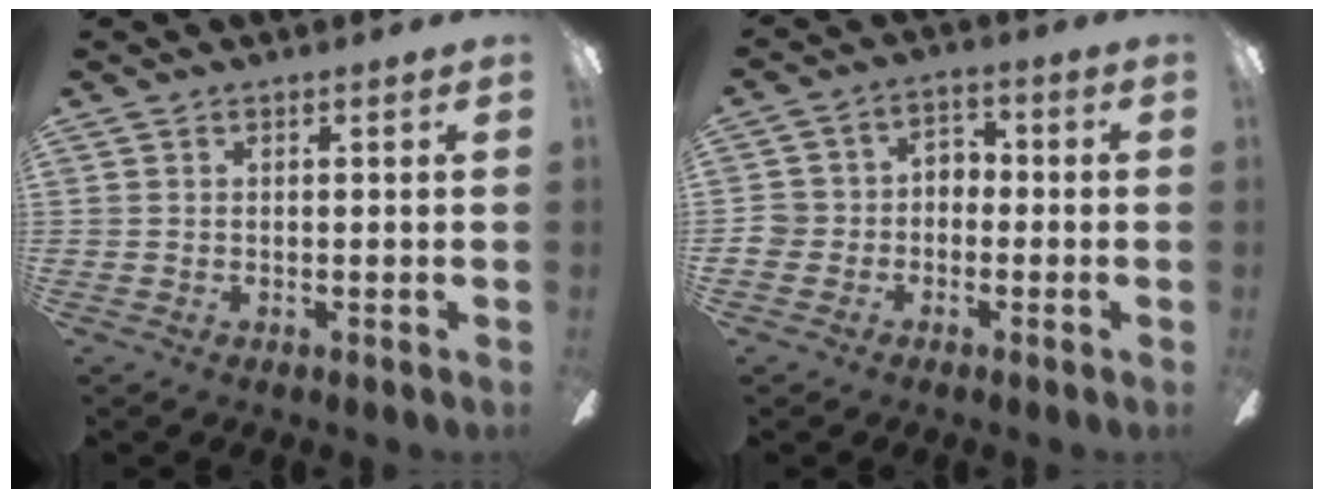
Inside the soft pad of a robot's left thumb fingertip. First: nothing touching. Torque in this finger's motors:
{"motor_torque": [0.06, 0.15, -0.25, 0.15, 0.09]}